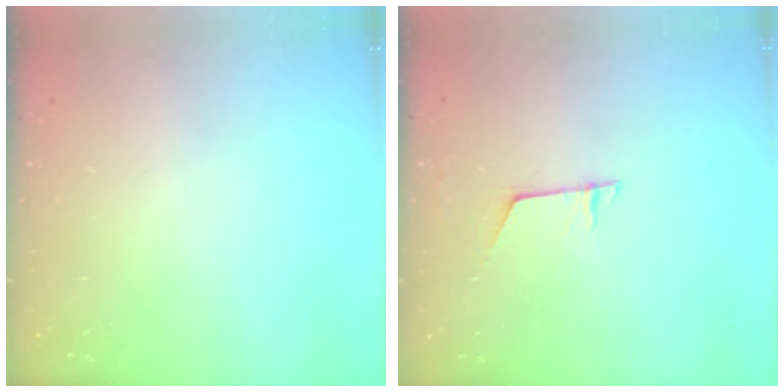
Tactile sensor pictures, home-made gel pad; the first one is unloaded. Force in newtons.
{"total": 5.0, "press": 5.0, "slide": 0.4}